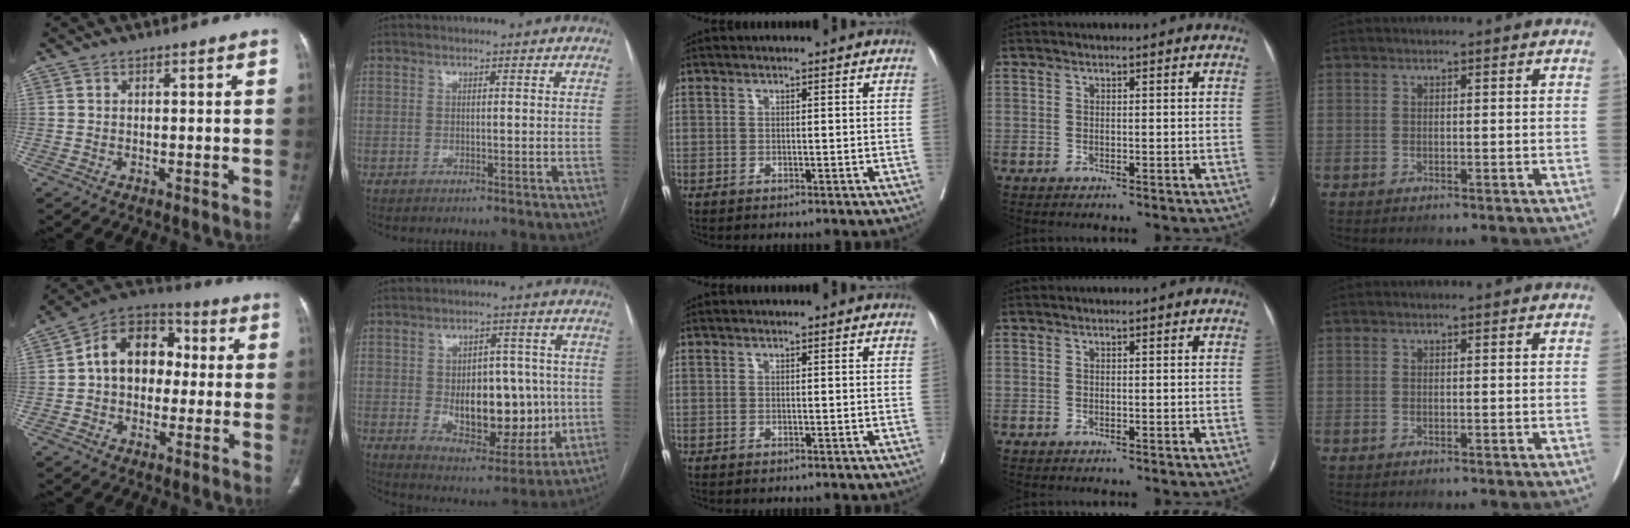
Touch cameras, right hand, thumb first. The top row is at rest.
{"thumb": {"total": 13.5, "force": [0.9, 10.0, 9.0], "torque": [-0.105, 0.032, 0.001]}, "index": {"total": 13.9, "force": [-0.9, 7.8, 11.5], "torque": [-0.164, 0.012, 0.003]}}